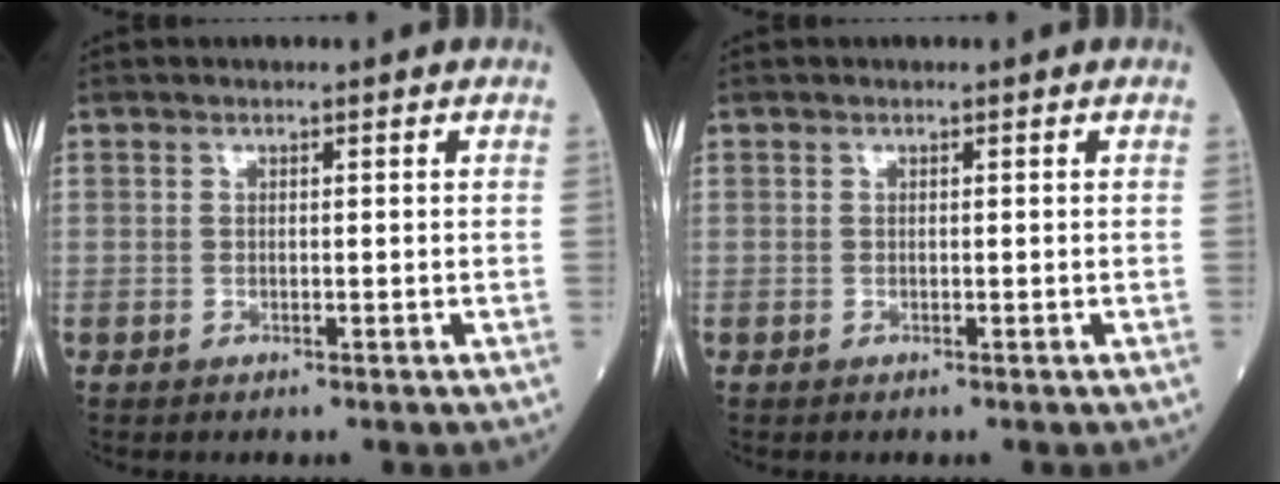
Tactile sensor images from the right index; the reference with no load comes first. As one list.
[{"total": 0.0}]